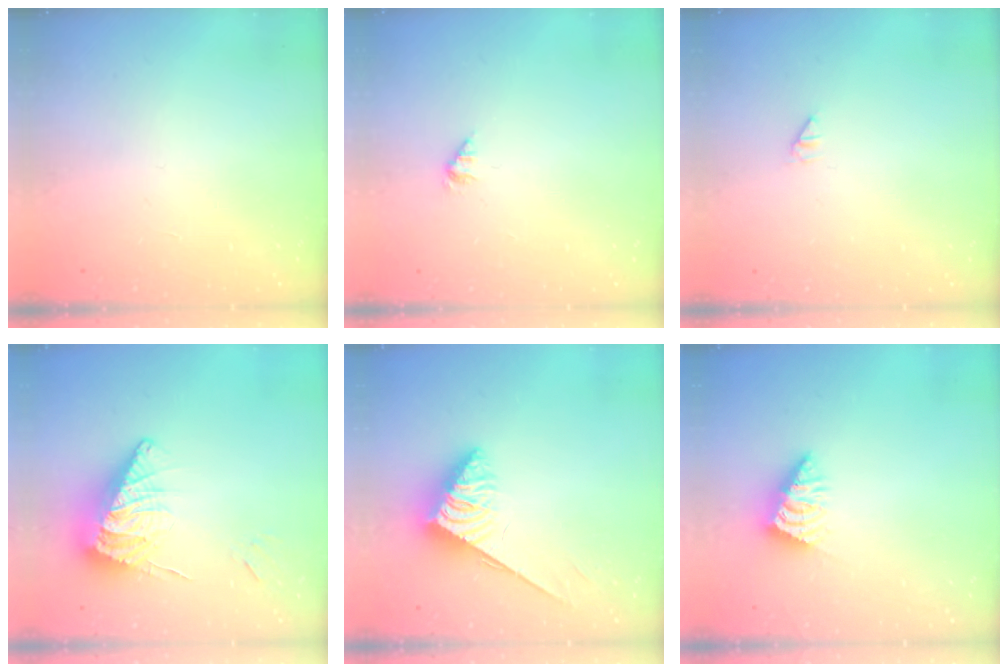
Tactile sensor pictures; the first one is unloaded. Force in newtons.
{"total": 1.1, "press": 1.0, "slide": 0.2}
{"total": 0.0}
{"total": 12.6, "press": 12.2, "slide": 2.9}
{"total": 3.6, "press": 3.6, "slide": 0.6}
{"total": 3.0, "press": 3.0, "slide": 0.6}